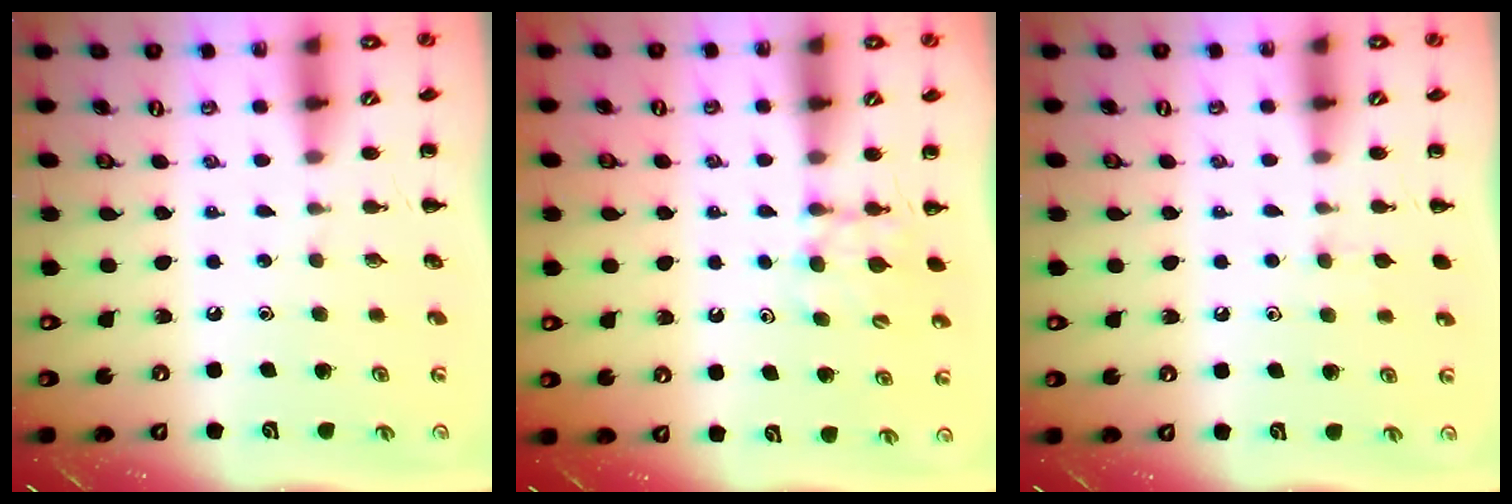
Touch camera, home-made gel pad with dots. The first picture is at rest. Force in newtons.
{"total": 7.2, "press": 7.1, "slide": 1.6}
{"total": 4.4, "press": 4.1, "slide": 1.5}